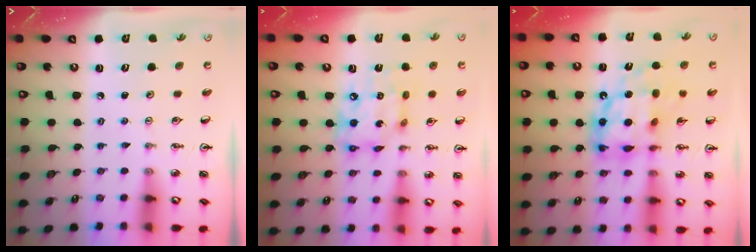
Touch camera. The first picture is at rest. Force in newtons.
{"total": 13.7, "press": 13.6, "slide": 1.3}
{"total": 14.7, "press": 14.7, "slide": 1.3}